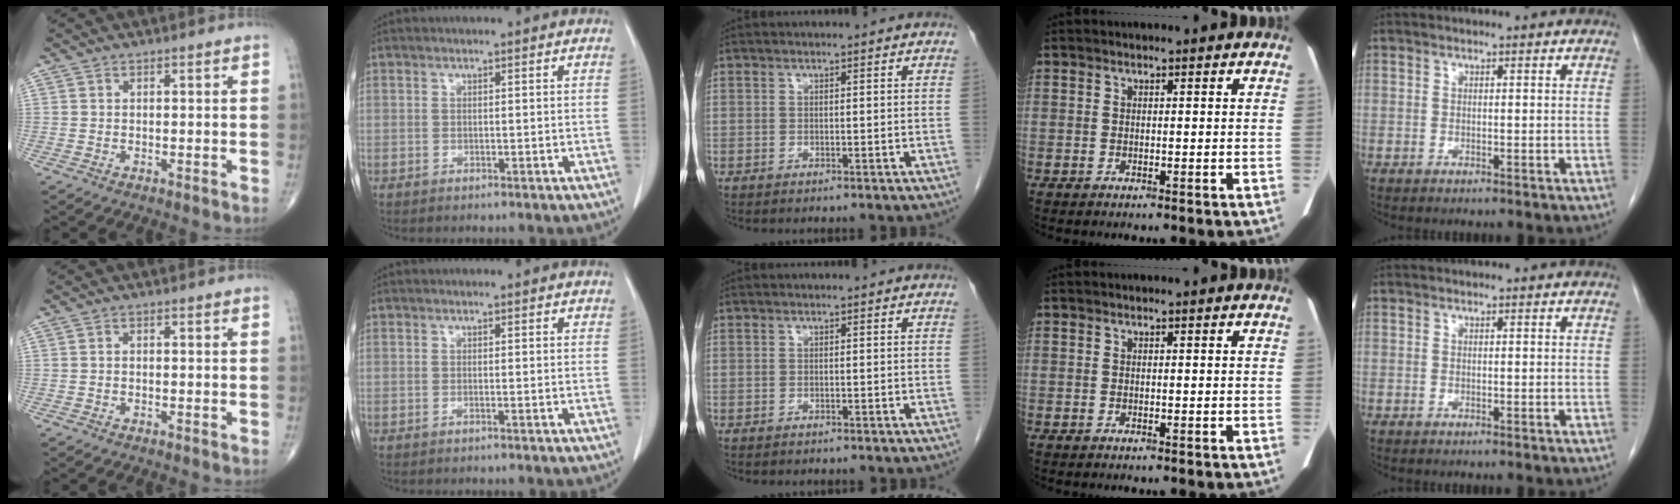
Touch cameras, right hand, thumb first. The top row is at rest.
{"thumb": {"total": 0.5, "force": [-0.2, 0.3, 0.4], "torque": [-0.007, 0.003, -0.005]}, "middle": {"total": 0.7, "force": [-0.6, 0.3, 0.3], "torque": [-0.011, 0.000, -0.008]}}